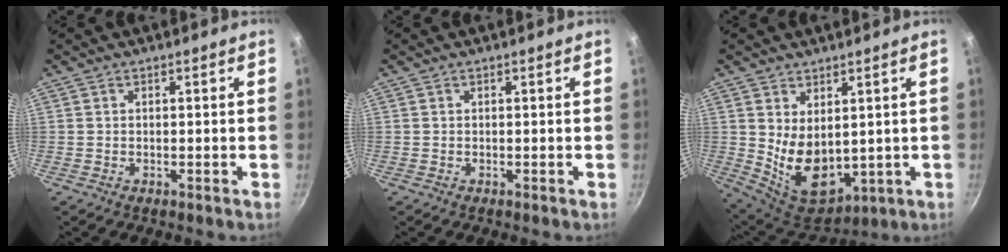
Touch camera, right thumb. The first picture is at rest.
{"total": 0.0}
{"total": 11.7, "force": [1.4, 7.5, 8.9], "torque": [-0.124, -0.038, 0.055]}